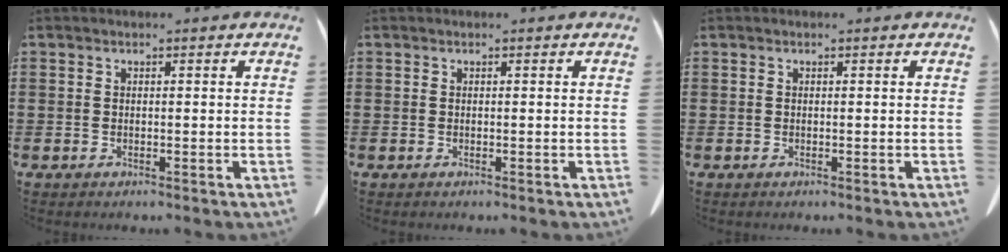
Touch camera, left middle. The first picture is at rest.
{"total": 0.0}
{"total": 0.0}